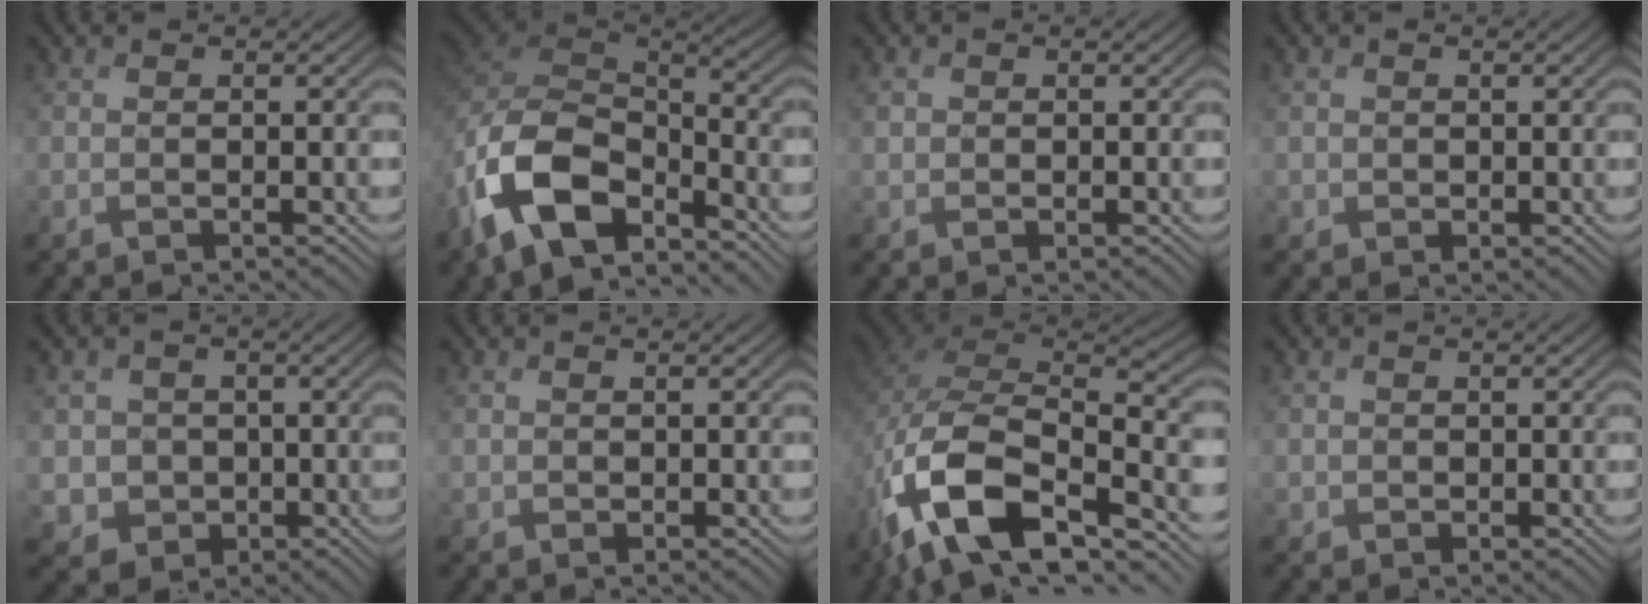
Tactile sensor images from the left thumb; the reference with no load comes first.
{"total": 14.7, "force": [-8.0, 7.9, 9.4], "torque": [-0.229, -0.031, -0.151]}
{"total": 1.2, "force": [0.1, 1.2, 0.4], "torque": [-0.009, -0.002, 0.001]}
{"total": 1.6, "force": [0.3, 1.6, 0.2], "torque": [-0.007, -0.006, 0.004]}
{"total": 5.5, "force": [0.2, 5.3, 1.2], "torque": [-0.049, -0.011, -0.006]}
{"total": 1.0, "force": [0.5, 0.9, 0.1], "torque": [-0.005, -0.003, 0.013]}
{"total": 15.8, "force": [-7.2, 8.5, 11.2], "torque": [-0.244, -0.035, -0.135]}
{"total": 1.4, "force": [0.4, 1.3, 0.1], "torque": [-0.008, -0.006, 0.007]}